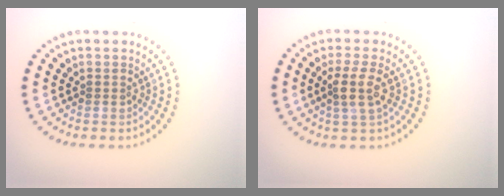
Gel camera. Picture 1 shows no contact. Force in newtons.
{"total": 2.7, "press": 2.3, "slide": 1.4}